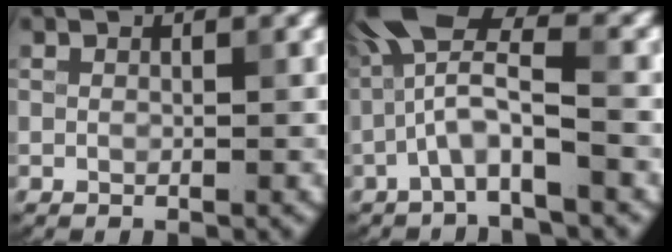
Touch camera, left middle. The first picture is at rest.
{"total": 5.9, "force": [-1.6, 1.4, 5.6], "torque": [-0.111, 0.024, -0.036]}